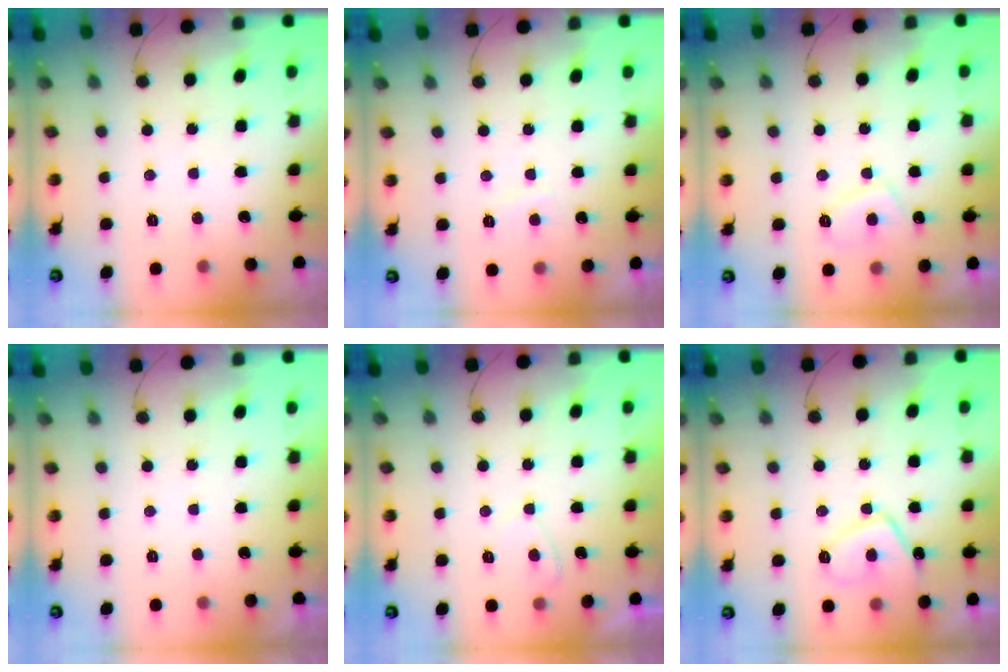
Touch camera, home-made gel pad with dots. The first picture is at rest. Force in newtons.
{"total": 1.6, "press": 1.4, "slide": 0.7}
{"total": 3.6, "press": 3.5, "slide": 0.9}
{"total": 2.1, "press": 2.1, "slide": 0.4}
{"total": 1.3, "press": 1.2, "slide": 0.6}
{"total": 7.9, "press": 7.7, "slide": 1.5}